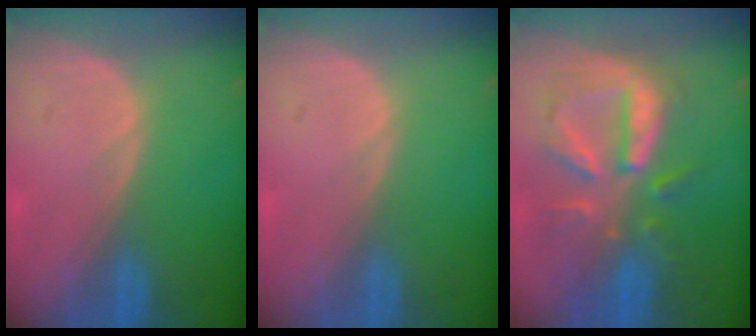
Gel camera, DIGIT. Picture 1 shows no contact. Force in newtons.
{"total": 0.0}
{"total": 9.9, "press": 9.0, "slide": 4.1}